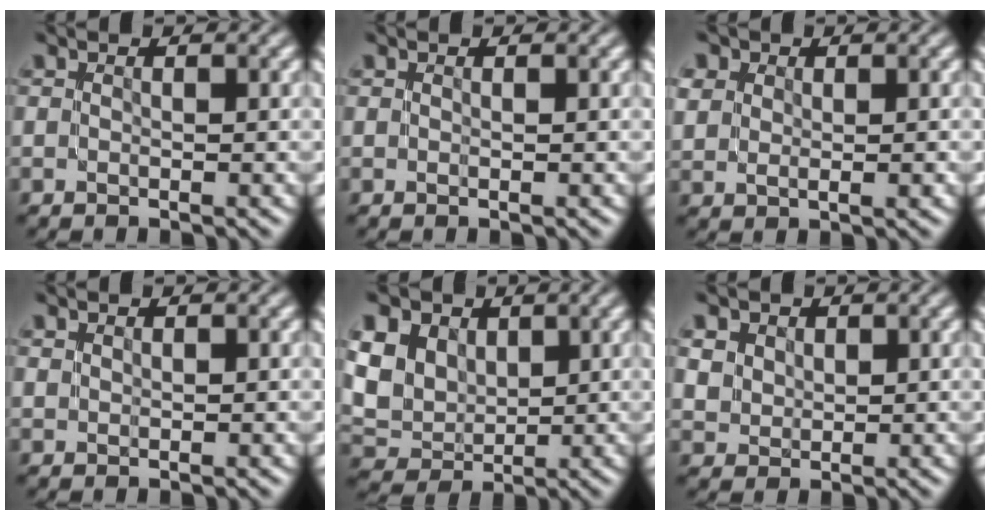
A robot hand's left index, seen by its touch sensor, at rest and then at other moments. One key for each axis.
{"total": 0.0}
{"total": 3.8, "fx": 1.8, "fy": 2.7, "fz": 2.0, "tx": -0.042, "ty": 0.018, "tz": 0.030}
{"total": 0.5, "fx": 0.5, "fy": 0.0, "fz": 0.0, "tx": -0.001, "ty": 0.001, "tz": 0.015}
{"total": 8.7, "fx": 3.2, "fy": 6.6, "fz": 4.7, "tx": -0.121, "ty": 0.023, "tz": 0.054}
{"total": 4.2, "fx": 2.3, "fy": 3.1, "fz": 1.8, "tx": -0.062, "ty": 0.012, "tz": 0.048}